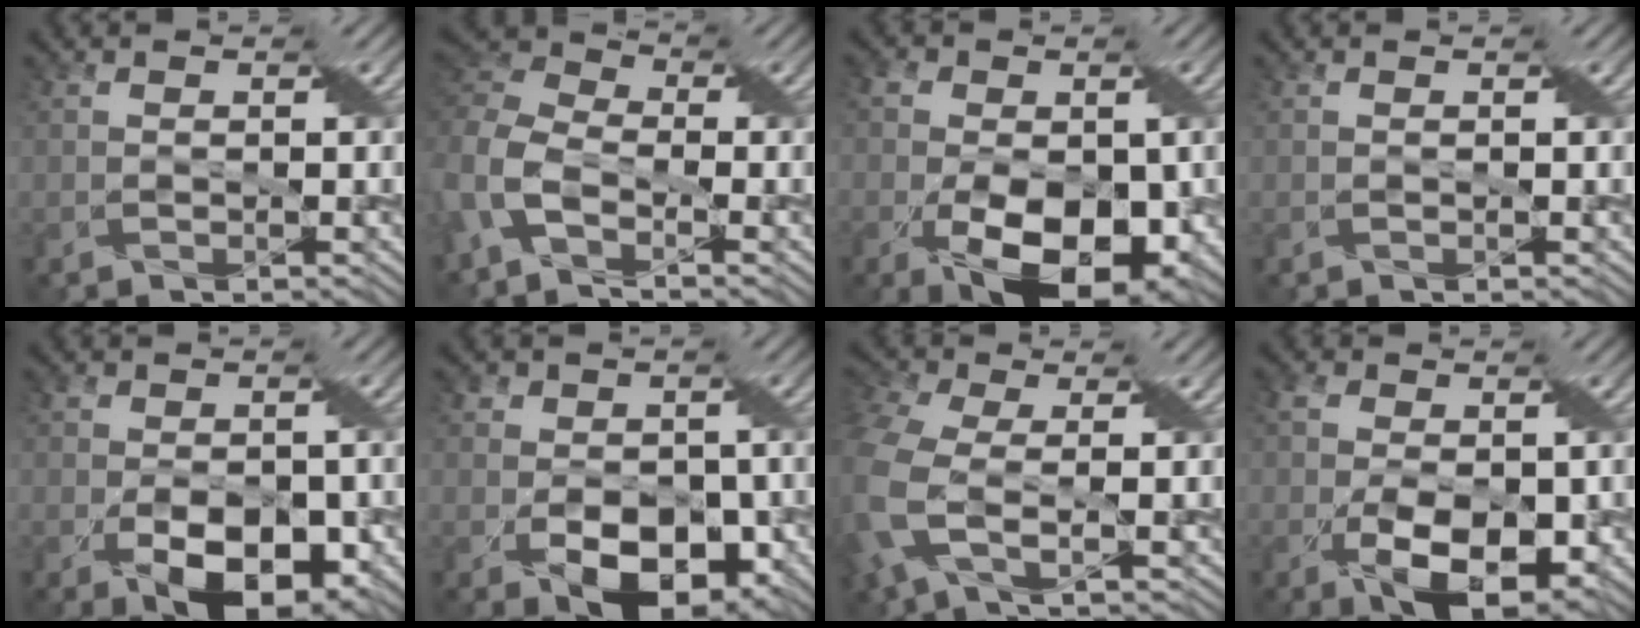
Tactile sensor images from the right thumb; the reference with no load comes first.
{"total": 7.8, "force": [-3.4, 4.7, 5.2], "torque": [-0.135, -0.006, -0.087]}
{"total": 13.5, "force": [-3.6, 8.4, 10.0], "torque": [-0.174, -0.029, -0.049]}
{"total": 0.0}
{"total": 10.1, "force": [-3.6, 6.1, 7.2], "torque": [-0.122, -0.027, -0.050]}
{"total": 10.8, "force": [-3.2, 7.5, 7.1], "torque": [-0.088, -0.029, -0.048]}
{"total": 9.8, "force": [-1.5, 5.4, 8.0], "torque": [-0.255, -0.006, -0.035]}
{"total": 10.1, "force": [-2.3, 5.9, 7.8], "torque": [-0.163, -0.021, -0.040]}